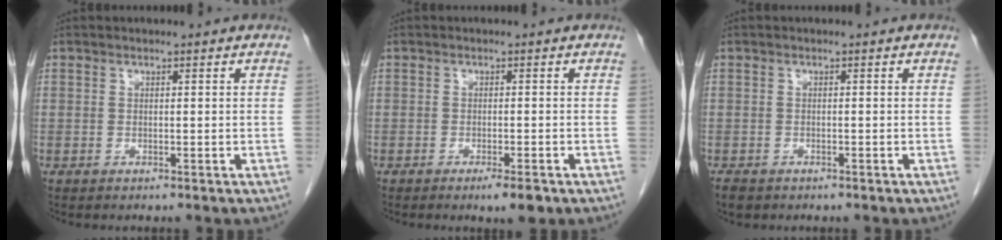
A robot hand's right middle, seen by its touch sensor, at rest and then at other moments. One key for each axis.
{"total": 3.0, "fx": -1.8, "fy": 0.4, "fz": 2.3, "tx": -0.031, "ty": -0.004, "tz": -0.024}
{"total": 2.2, "fx": -1.6, "fy": 1.2, "fz": 0.8, "tx": -0.015, "ty": -0.002, "tz": -0.023}